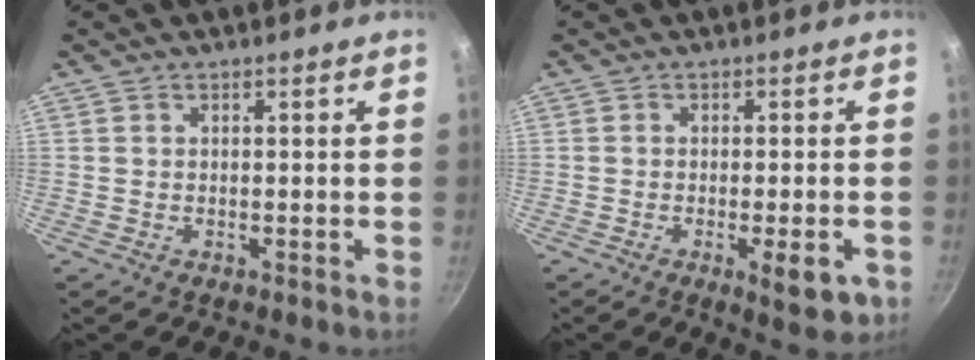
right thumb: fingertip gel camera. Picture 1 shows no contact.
{"total": 6.4, "force": [-2.9, 2.0, 5.3], "torque": [-0.063, 0.007, -0.035]}